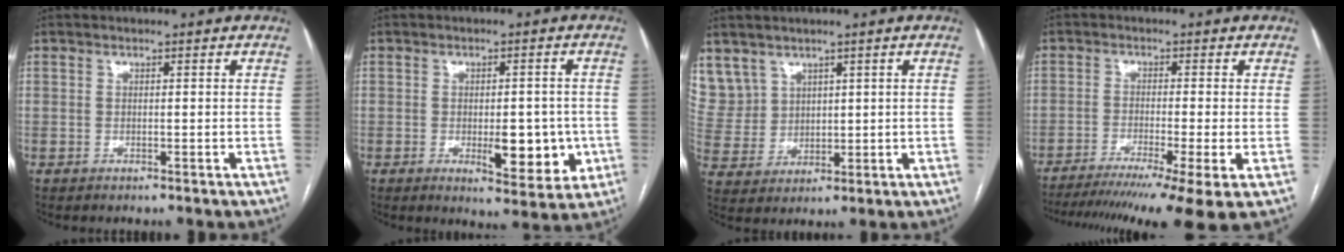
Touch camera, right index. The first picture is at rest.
{"total": 8.4, "force": [-1.8, 3.3, 7.6], "torque": [-0.090, -0.003, -0.015]}
{"total": 9.3, "force": [5.7, 7.2, 1.2], "torque": [-0.045, 0.028, 0.141]}
{"total": 15.5, "force": [-11.2, -0.2, 10.8], "torque": [-0.141, -0.036, -0.172]}